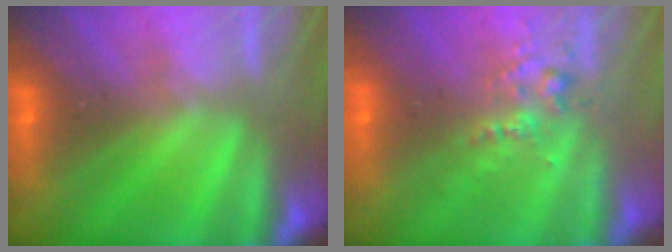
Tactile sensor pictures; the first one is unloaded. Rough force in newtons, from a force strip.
{"total": 2.6}